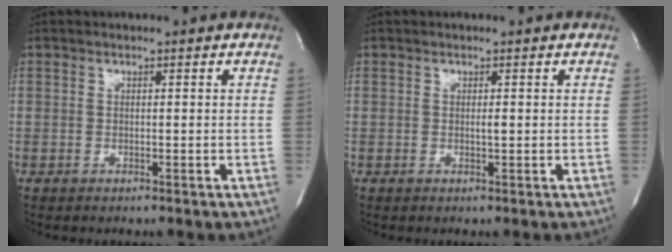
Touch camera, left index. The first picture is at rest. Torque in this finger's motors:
{"motor_torque": [0.16, -0.06, 0.00, 0.00]}